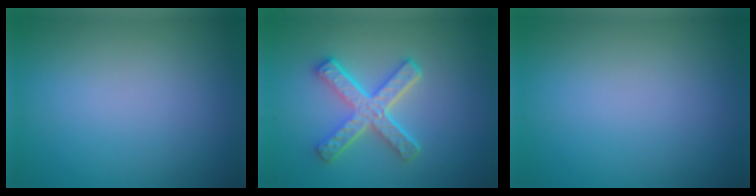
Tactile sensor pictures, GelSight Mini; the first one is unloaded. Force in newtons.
{"total": 5.0, "press": 3.8, "slide": 3.2}
{"total": 0.0}